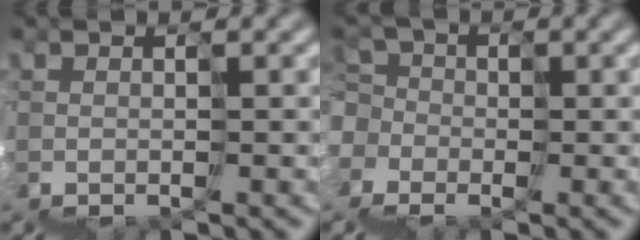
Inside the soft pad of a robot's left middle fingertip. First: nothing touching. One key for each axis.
{"total": 4.3, "fx": -2.5, "fy": 3.3, "fz": -1.4, "tx": 0.007, "ty": 0.015, "tz": -0.055}